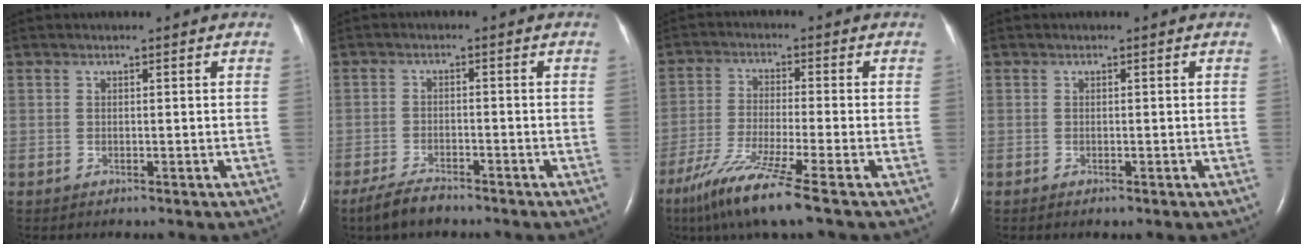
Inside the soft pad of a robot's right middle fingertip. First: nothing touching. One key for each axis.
{"total": 4.3, "fx": -3.6, "fy": 1.0, "fz": 2.1, "tx": -0.051, "ty": -0.008, "tz": -0.067}
{"total": 10.1, "fx": -6.7, "fy": -1.0, "fz": 7.5, "tx": -0.151, "ty": -0.040, "tz": -0.126}
{"total": 0.5, "fx": -0.3, "fy": 0.2, "fz": 0.4, "tx": -0.010, "ty": -0.002, "tz": -0.003}